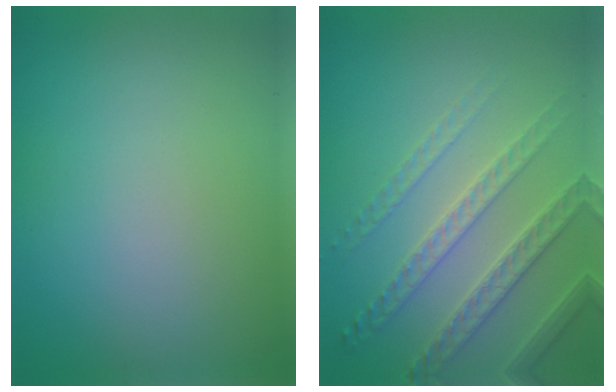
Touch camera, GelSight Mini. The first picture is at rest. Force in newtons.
{"total": 4.5, "press": 3.6, "slide": 2.7}